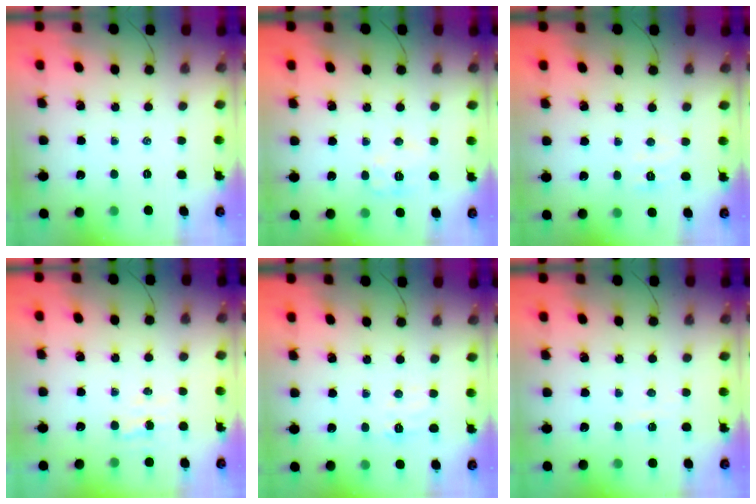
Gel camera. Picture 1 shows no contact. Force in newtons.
{"total": 6.9, "press": 6.9, "slide": 0.3}
{"total": 4.6, "press": 4.5, "slide": 1.0}
{"total": 3.4, "press": 3.3, "slide": 0.9}
{"total": 6.4, "press": 6.2, "slide": 1.4}
{"total": 3.1, "press": 3.0, "slide": 0.8}